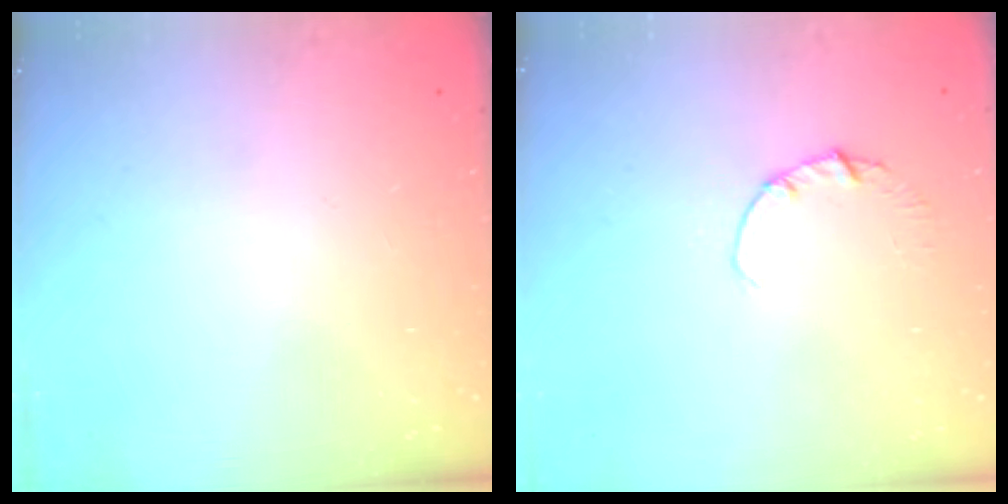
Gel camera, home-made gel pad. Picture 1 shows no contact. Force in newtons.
{"total": 1.1, "press": 1.1, "slide": 0.1}